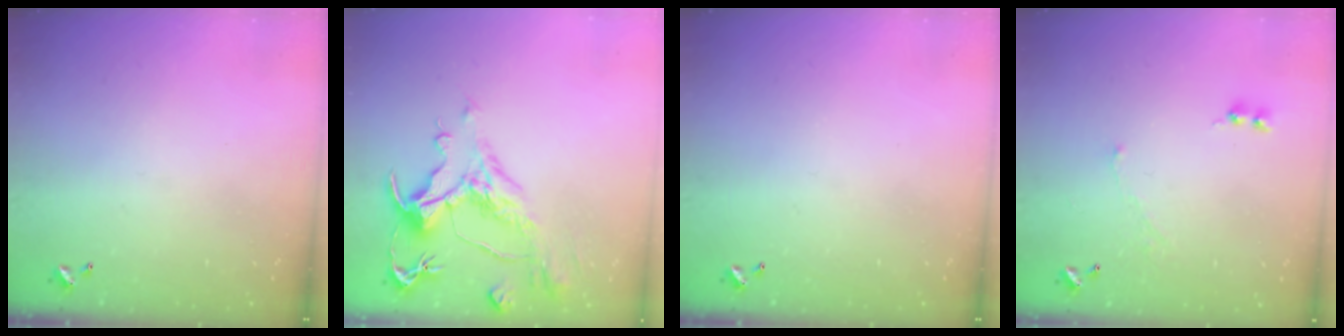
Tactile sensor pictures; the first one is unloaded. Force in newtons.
{"total": 2.6, "press": 2.1, "slide": 1.6}
{"total": 0.0}
{"total": 2.1, "press": 2.0, "slide": 0.7}